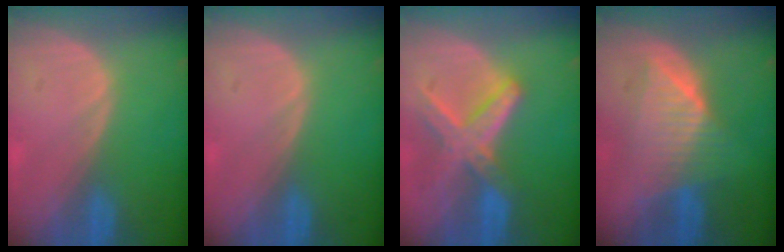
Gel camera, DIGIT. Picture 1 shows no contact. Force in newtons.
{"total": 0.0}
{"total": 8.2, "press": 7.1, "slide": 4.1}
{"total": 6.9, "press": 6.9, "slide": 0.2}